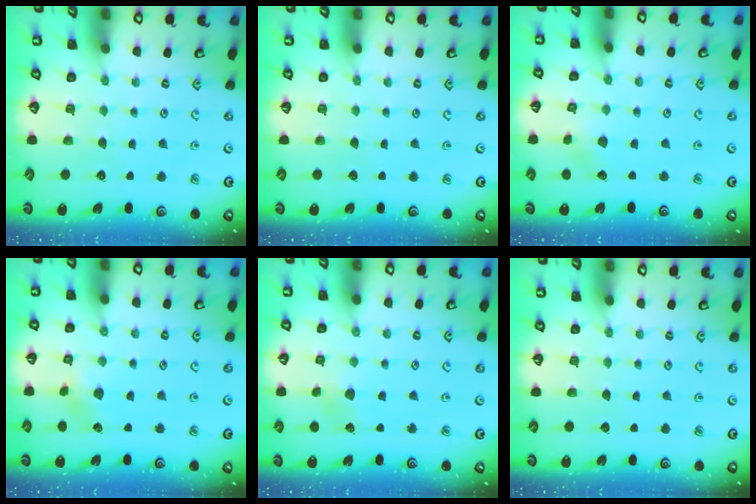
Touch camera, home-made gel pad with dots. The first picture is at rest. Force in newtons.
{"total": 0.0}
{"total": 2.3, "press": 2.3, "slide": 0.1}
{"total": 3.5, "press": 3.5, "slide": 0.4}
{"total": 4.1, "press": 4.1, "slide": 0.5}
{"total": 0.0}